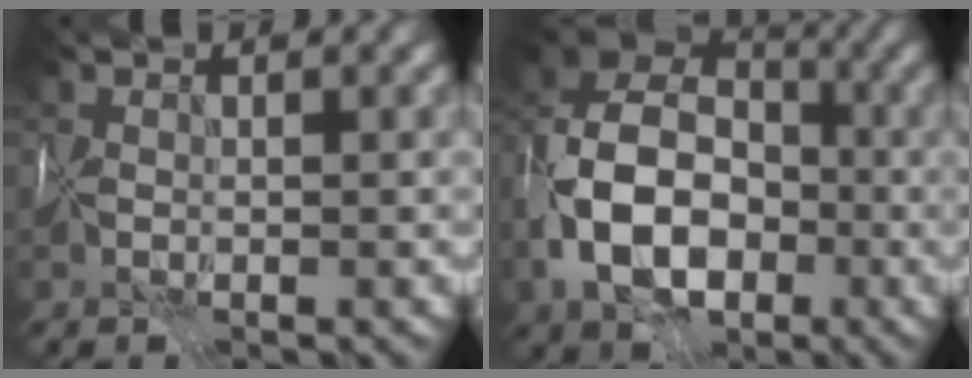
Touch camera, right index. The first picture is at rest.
{"total": 13.2, "force": [-3.0, 9.4, 8.8], "torque": [-0.189, -0.004, -0.069]}